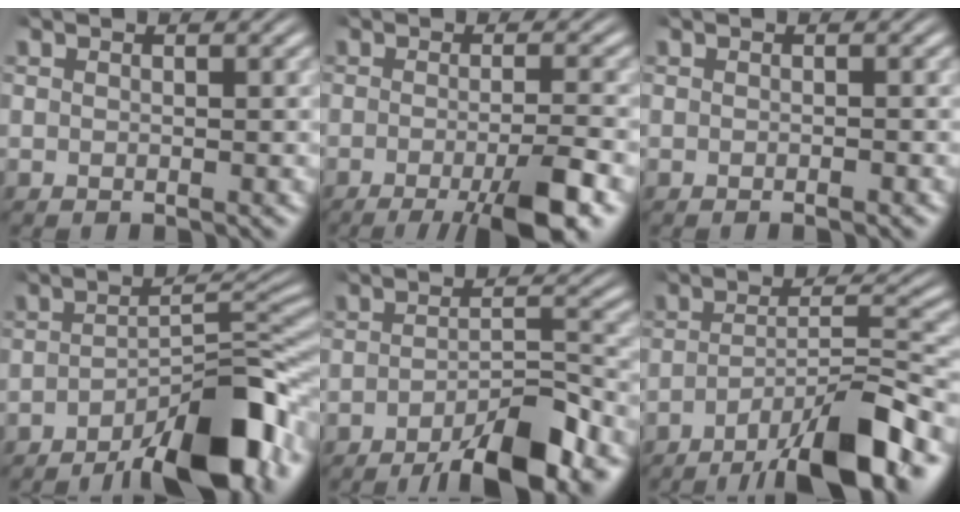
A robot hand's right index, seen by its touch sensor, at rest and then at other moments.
{"total": 7.3, "force": [-4.4, 1.7, 5.5], "torque": [-0.078, -0.015, -0.065]}
{"total": 0.6, "force": [-0.5, -0.1, 0.2], "torque": [-0.002, 0.003, -0.012]}
{"total": 9.5, "force": [-6.4, 2.2, 6.7], "torque": [-0.083, -0.004, -0.094]}
{"total": 7.7, "force": [-5.7, 1.6, 4.8], "torque": [-0.058, -0.008, -0.089]}
{"total": 8.5, "force": [-5.0, 1.9, 6.6], "torque": [-0.094, -0.014, -0.071]}